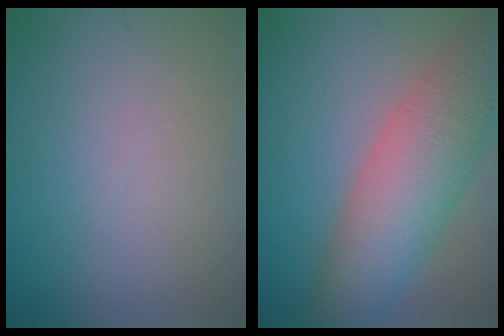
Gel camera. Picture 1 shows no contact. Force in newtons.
{"total": 8.6, "press": 8.6, "slide": 0.3}